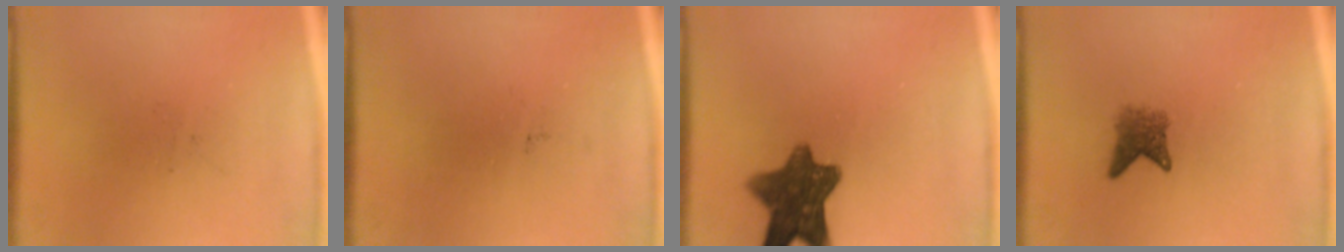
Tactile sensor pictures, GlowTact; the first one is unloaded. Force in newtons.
{"total": 0.0}
{"total": 10.0}
{"total": 2.8}